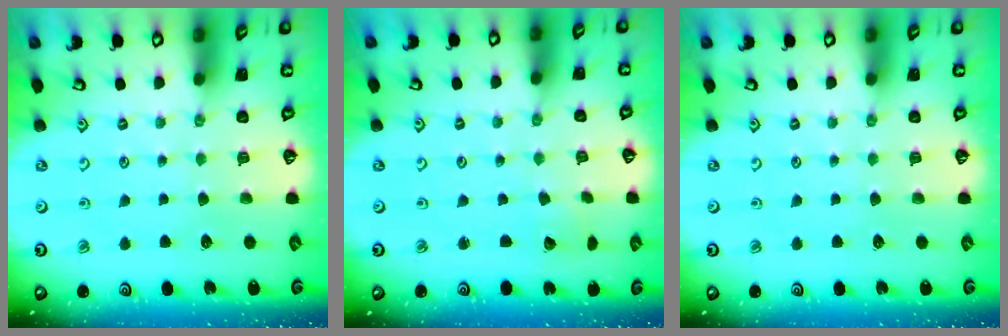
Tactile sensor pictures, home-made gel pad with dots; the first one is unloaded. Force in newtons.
{"total": 1.2, "press": 1.2, "slide": 0.1}
{"total": 0.0}